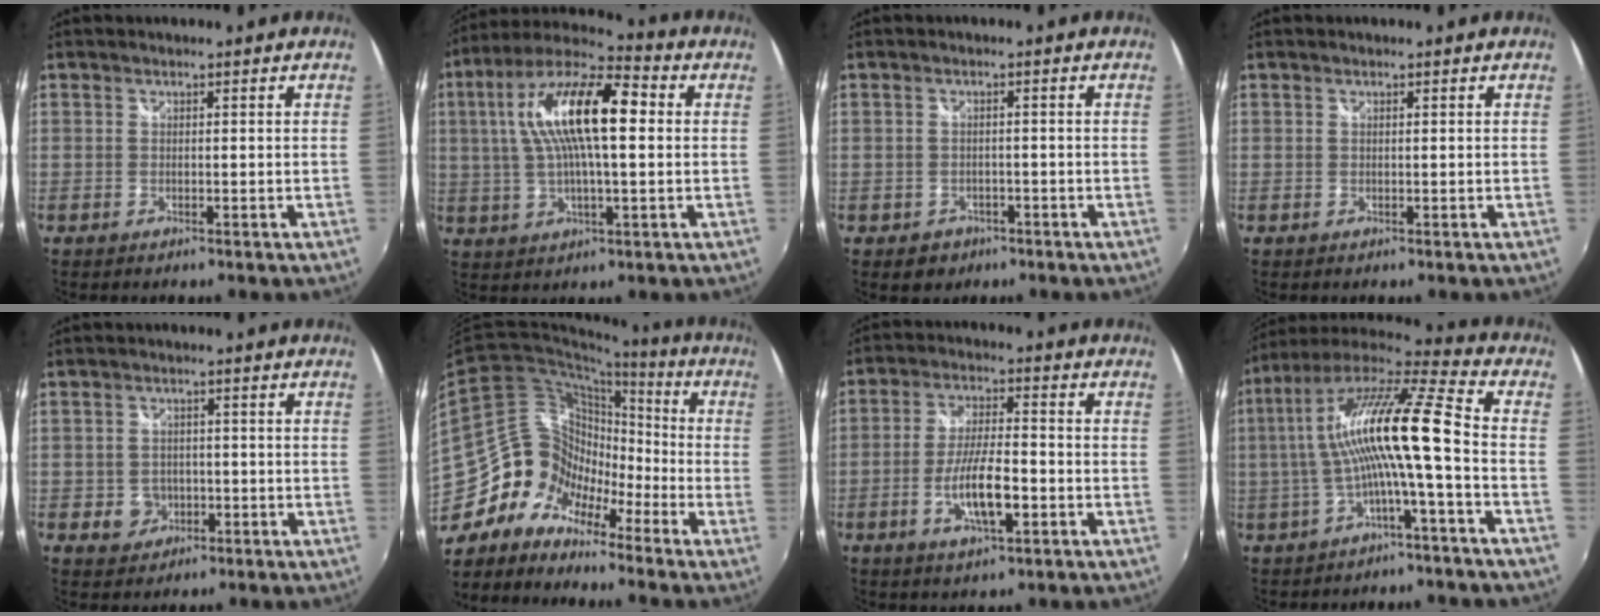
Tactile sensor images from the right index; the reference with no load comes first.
{"total": 17.8, "force": [3.3, 5.4, 16.7], "torque": [-0.311, 0.026, 0.045]}
{"total": 3.2, "force": [-1.5, 2.8, 0.6], "torque": [-0.021, 0.002, -0.016]}
{"total": 0.0}
{"total": 4.4, "force": [-1.4, 4.0, 1.1], "torque": [-0.029, 0.006, -0.014]}
{"total": 12.7, "force": [-9.6, 7.1, 4.3], "torque": [-0.064, 0.028, -0.192]}
{"total": 9.3, "force": [-3.2, 2.4, 8.4], "torque": [-0.163, -0.005, -0.055]}
{"total": 14.9, "force": [-1.3, 0.5, 14.9], "torque": [-0.274, 0.013, -0.022]}